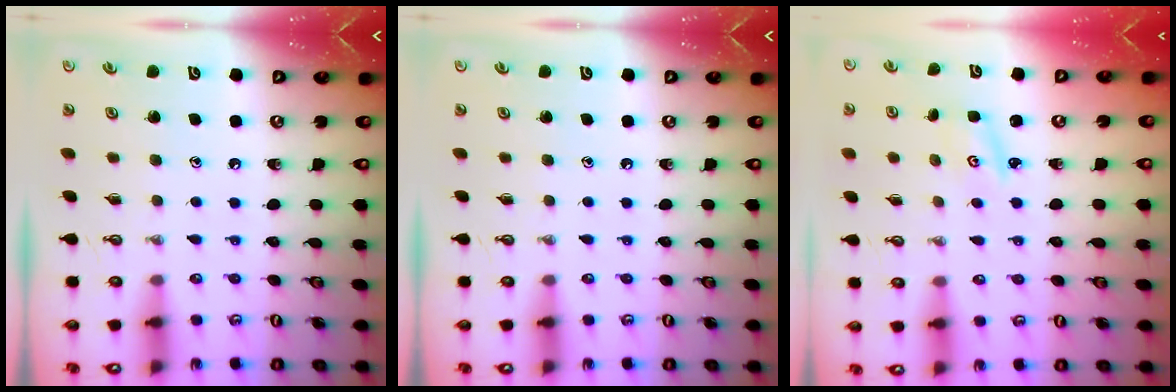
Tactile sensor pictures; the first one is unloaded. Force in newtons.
{"total": 0.0}
{"total": 2.1, "press": 2.1, "slide": 0.3}